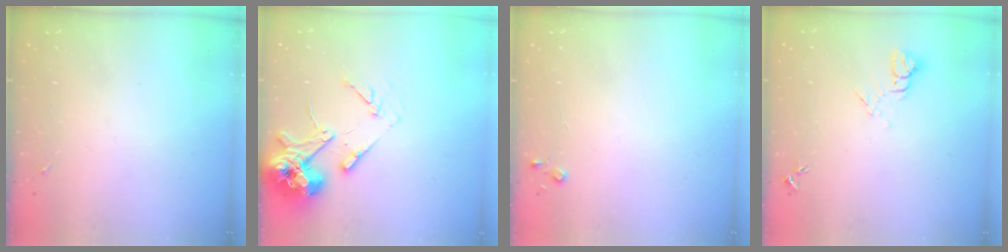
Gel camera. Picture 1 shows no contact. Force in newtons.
{"total": 14.9, "press": 14.7, "slide": 2.3}
{"total": 3.6, "press": 3.6, "slide": 0.4}
{"total": 5.8, "press": 5.7, "slide": 0.7}